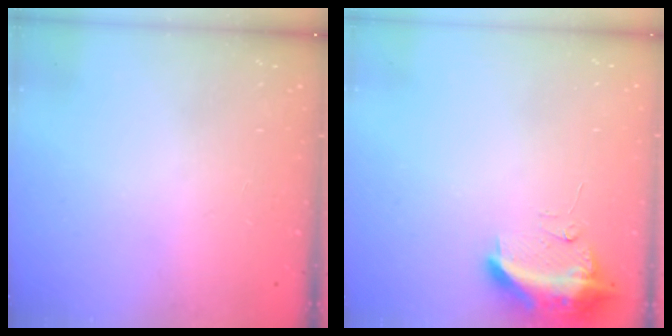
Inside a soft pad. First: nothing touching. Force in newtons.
{"total": 10.4, "press": 10.4, "slide": 1.0}